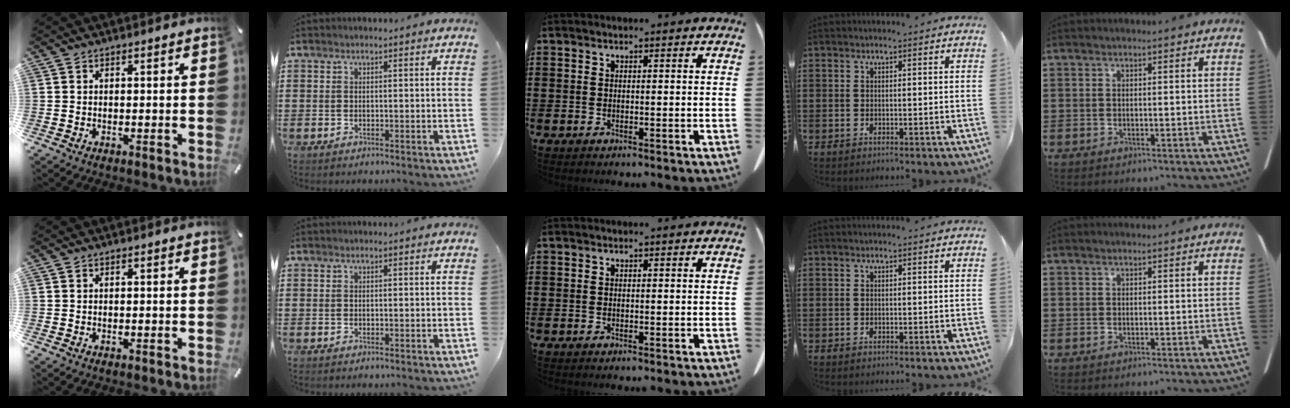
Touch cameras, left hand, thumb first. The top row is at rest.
{}